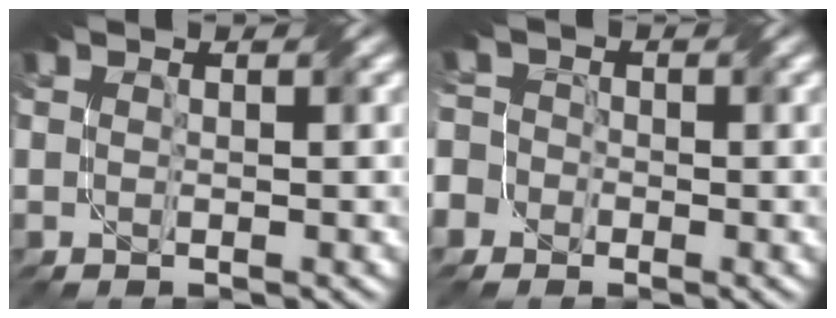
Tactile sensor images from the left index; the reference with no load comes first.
{"total": 5.7, "force": [-3.3, 4.4, 1.4], "torque": [-0.030, 0.003, -0.073]}